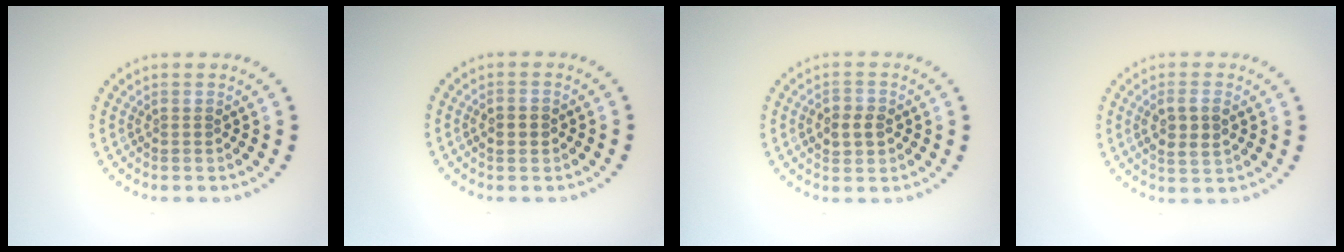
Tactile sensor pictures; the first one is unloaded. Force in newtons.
{"total": 2.1, "press": 2.0, "slide": 0.2}
{"total": 2.4, "press": 2.4, "slide": 0.3}
{"total": 2.9, "press": 2.8, "slide": 0.8}